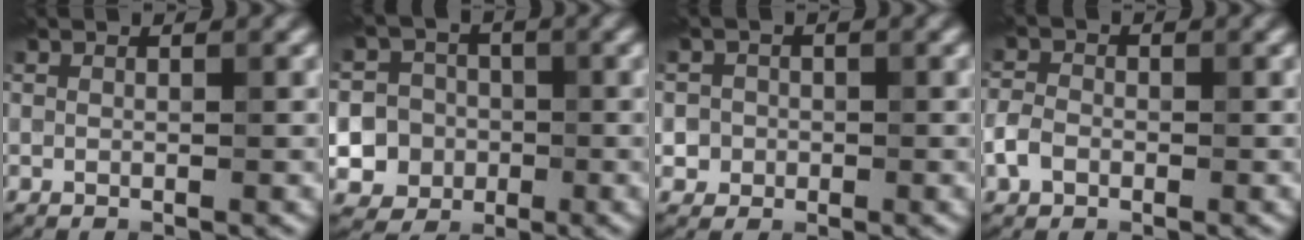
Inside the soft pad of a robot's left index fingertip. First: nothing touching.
{"total": 9.1, "force": [-2.5, 8.5, 1.9], "torque": [-0.032, -0.008, -0.070]}
{"total": 2.2, "force": [-0.2, 2.1, 0.3], "torque": [0.017, 0.008, -0.013]}
{"total": 2.3, "force": [-1.0, 1.7, 1.2], "torque": [-0.021, 0.002, -0.028]}